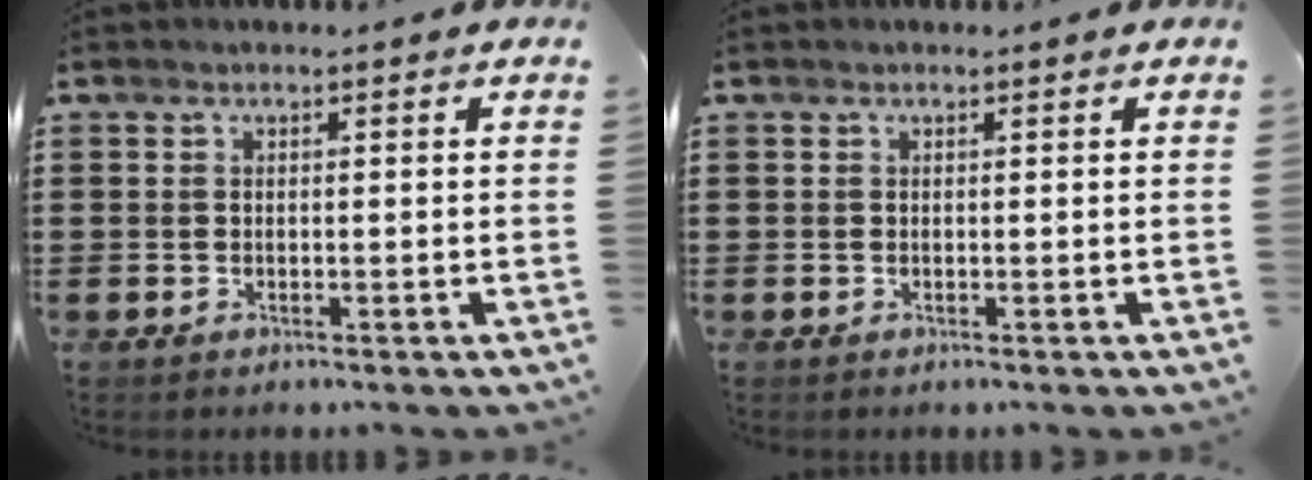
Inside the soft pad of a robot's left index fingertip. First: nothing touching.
{"total": 0.0}